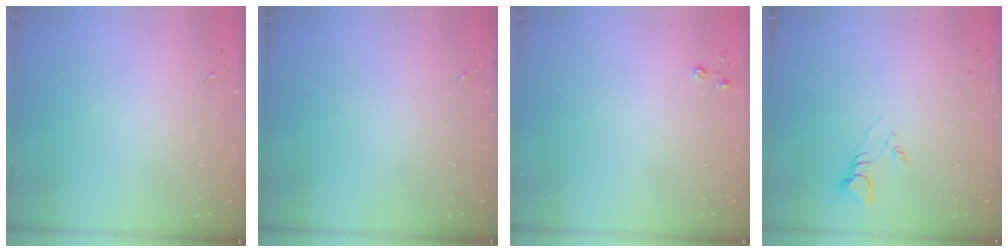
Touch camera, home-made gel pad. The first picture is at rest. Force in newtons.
{"total": 0.0}
{"total": 2.8, "press": 2.8, "slide": 0.3}
{"total": 3.7, "press": 3.6, "slide": 0.3}